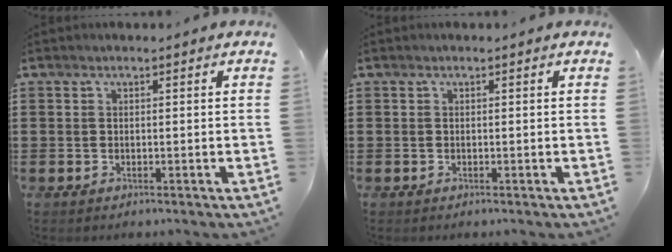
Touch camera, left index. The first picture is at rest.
{"total": 0.0}